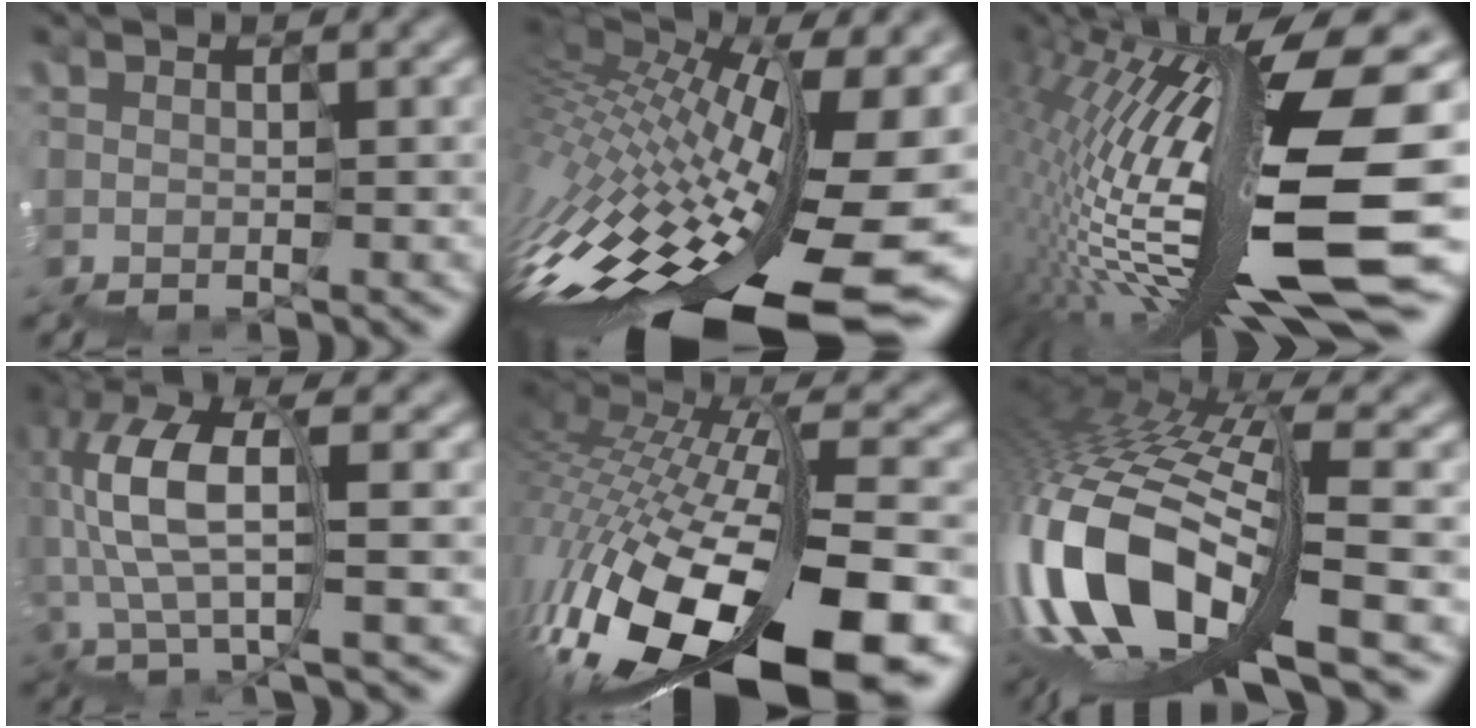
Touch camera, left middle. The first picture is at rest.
{"total": 14.6, "force": [-3.5, 4.7, 13.4], "torque": [-0.249, -0.001, -0.060]}
{"total": 14.1, "force": [-2.4, 1.7, 13.8], "torque": [-0.255, 0.014, -0.039]}
{"total": 6.9, "force": [-0.7, 2.8, 6.3], "torque": [-0.159, 0.021, -0.028]}
{"total": 14.4, "force": [-6.4, 5.6, 11.6], "torque": [-0.229, -0.005, -0.098]}
{"total": 12.7, "force": [-5.1, 5.4, 10.2], "torque": [-0.246, 0.000, -0.093]}